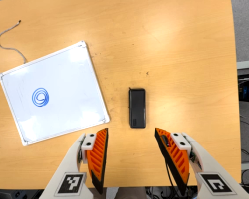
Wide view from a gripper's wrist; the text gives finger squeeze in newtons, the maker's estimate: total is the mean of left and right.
{"total": 0.0}